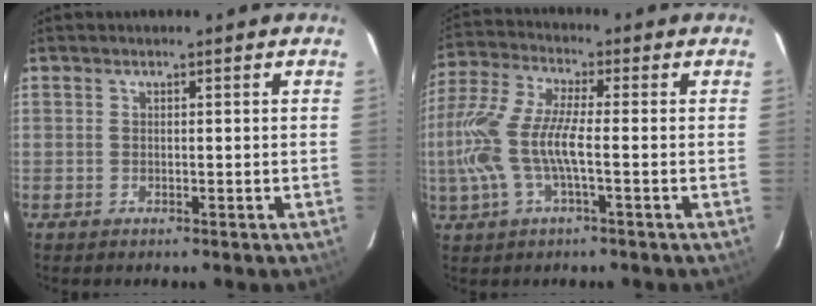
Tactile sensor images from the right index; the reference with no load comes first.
{"total": 13.5, "force": [-2.5, 3.4, 12.8], "torque": [-0.274, -0.002, -0.048]}